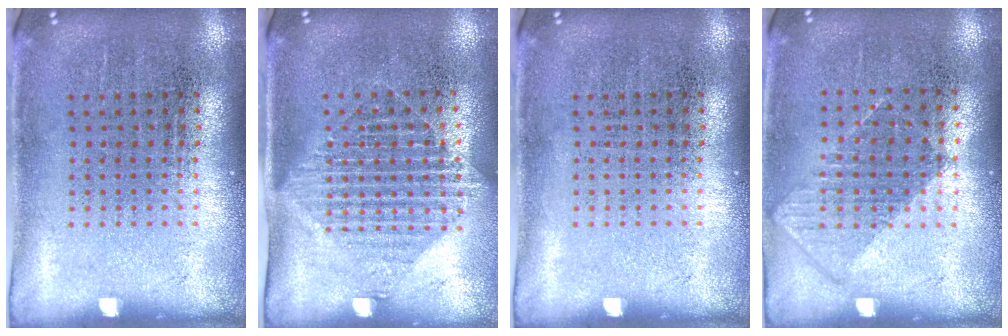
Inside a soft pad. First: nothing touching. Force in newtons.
{"total": 1.5, "press": 1.2, "slide": 0.9}
{"total": 0.0}
{"total": 0.8, "press": 0.7, "slide": 0.3}